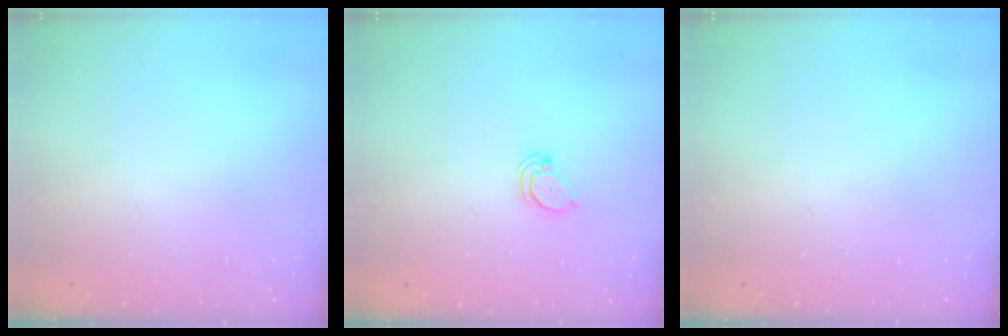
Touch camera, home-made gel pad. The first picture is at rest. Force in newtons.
{"total": 3.0, "press": 3.0, "slide": 0.2}
{"total": 0.0}